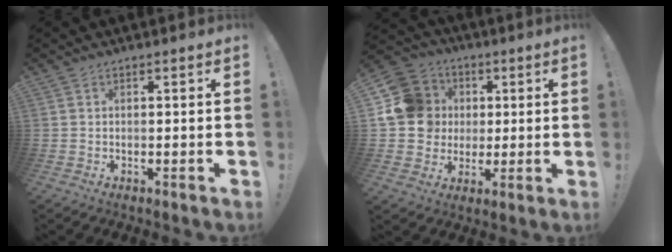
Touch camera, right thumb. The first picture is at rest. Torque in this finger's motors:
{"motor_torque": [1.51, 1.64, 0.72, 0.32, 0.05]}